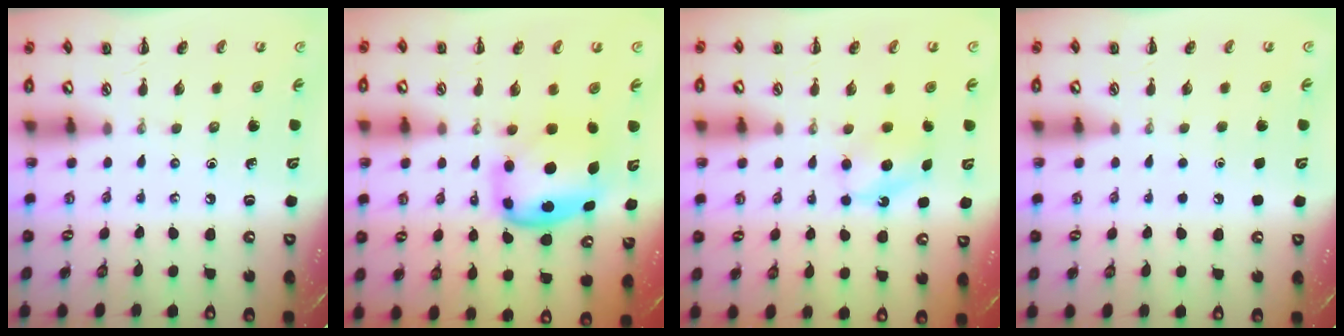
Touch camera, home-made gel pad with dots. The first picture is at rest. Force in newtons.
{"total": 6.5, "press": 6.3, "slide": 1.6}
{"total": 7.0, "press": 6.8, "slide": 1.6}
{"total": 1.6, "press": 1.6, "slide": 0.1}